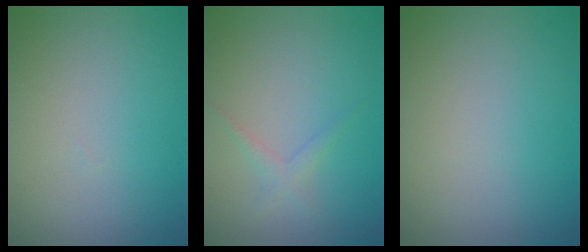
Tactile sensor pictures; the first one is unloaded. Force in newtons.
{"total": 1.1, "press": 1.1, "slide": 0.0}
{"total": 0.0}